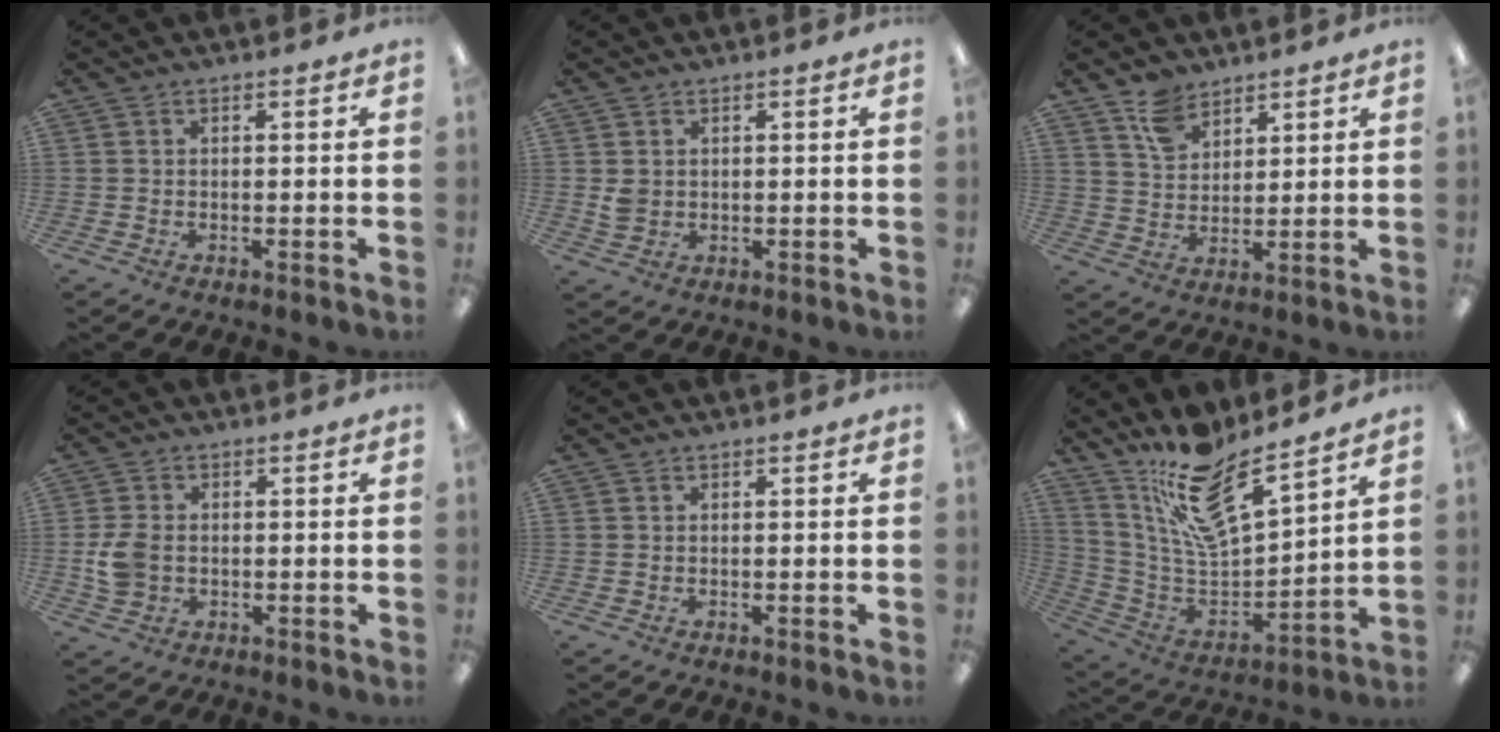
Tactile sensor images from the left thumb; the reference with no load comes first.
{"total": 2.6, "force": [0.7, 2.3, 1.1], "torque": [-0.015, 0.000, 0.012]}
{"total": 7.6, "force": [5.6, 4.5, 2.5], "torque": [-0.054, -0.018, 0.107]}
{"total": 6.3, "force": [-0.4, 4.8, 4.0], "torque": [-0.091, 0.007, -0.005]}
{"total": 0.0}
{"total": 17.3, "force": [13.5, 5.1, 9.5], "torque": [-0.184, -0.095, 0.235]}